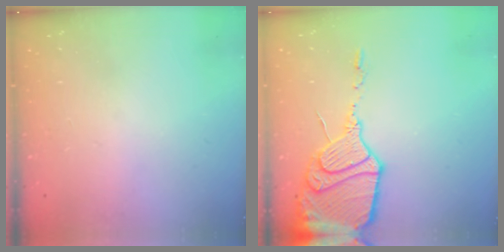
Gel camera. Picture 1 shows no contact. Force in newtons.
{"total": 19.2, "press": 19.1, "slide": 1.6}